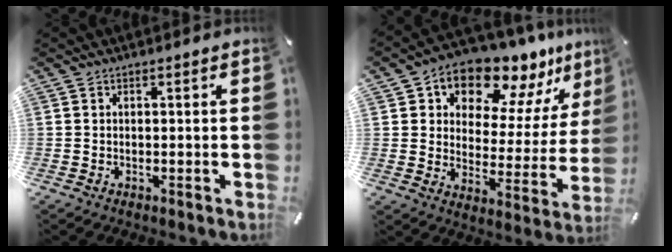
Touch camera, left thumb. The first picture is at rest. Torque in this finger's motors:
{"motor_torque": [0.94, 0.92, 1.44, -1.33, 0.08]}